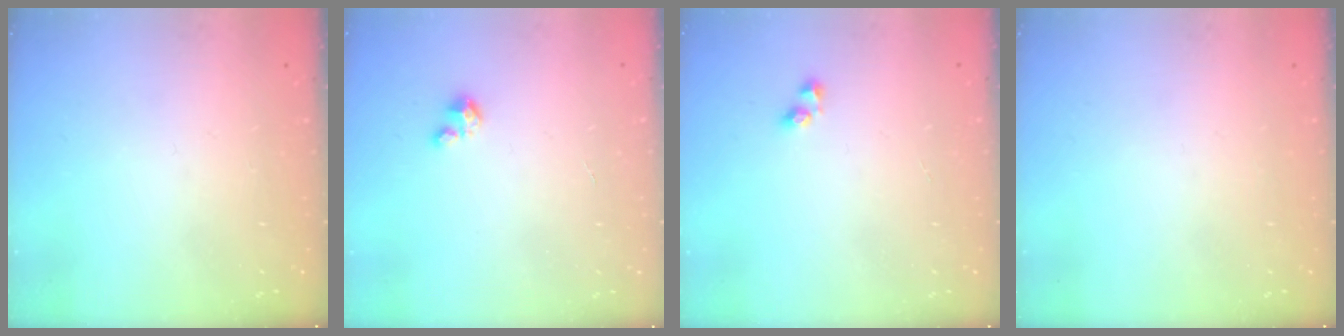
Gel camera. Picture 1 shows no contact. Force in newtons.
{"total": 2.7, "press": 2.7, "slide": 0.2}
{"total": 2.2, "press": 1.9, "slide": 1.1}
{"total": 0.0}